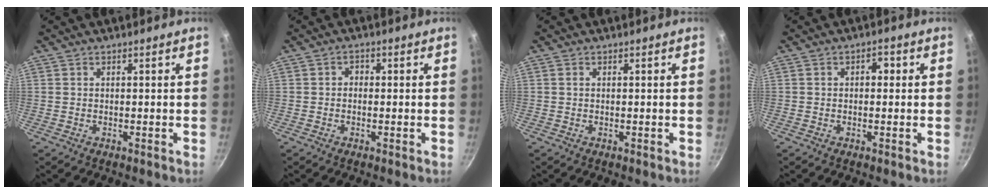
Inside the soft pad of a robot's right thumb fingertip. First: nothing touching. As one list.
[{"total": 1.6, "force": [-0.3, 1.4, 0.8], "torque": [-0.005, 0.005, -0.008]}, {"total": 0.0}, {"total": 2.2, "force": [0.1, 1.5, 1.5], "torque": [-0.011, 0.006, -0.003]}]